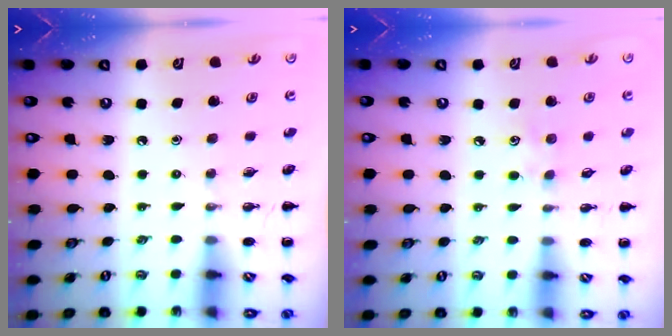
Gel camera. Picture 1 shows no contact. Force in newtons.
{"total": 4.0, "press": 3.9, "slide": 1.1}